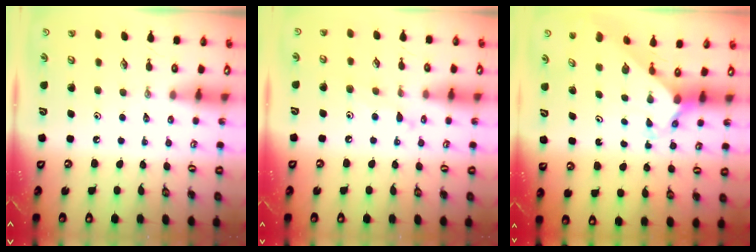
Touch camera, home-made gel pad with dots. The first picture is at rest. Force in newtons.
{"total": 7.0, "press": 6.9, "slide": 0.7}
{"total": 2.4, "press": 2.4, "slide": 0.3}